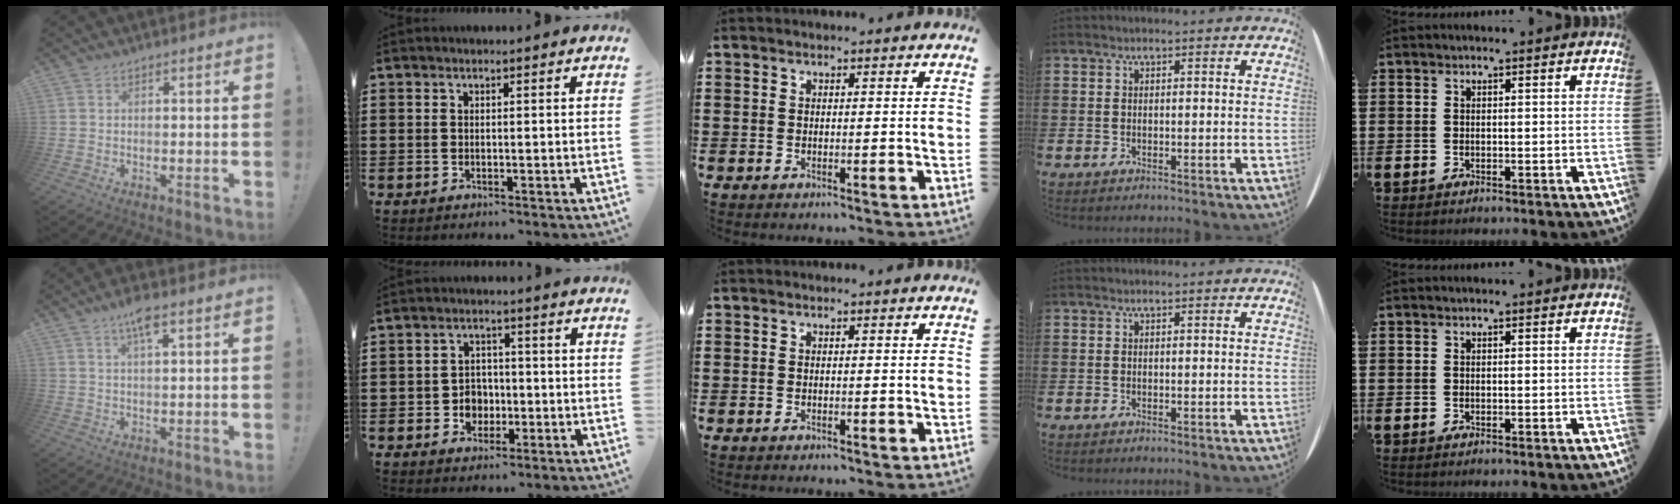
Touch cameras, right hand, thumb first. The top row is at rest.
{"thumb": {"total": 5.1, "force": [2.9, 1.1, 4.1], "torque": [-0.069, -0.006, 0.045]}, "index": {"total": 3.8, "force": [-1.2, 3.4, 1.3], "torque": [-0.034, 0.006, -0.027]}}